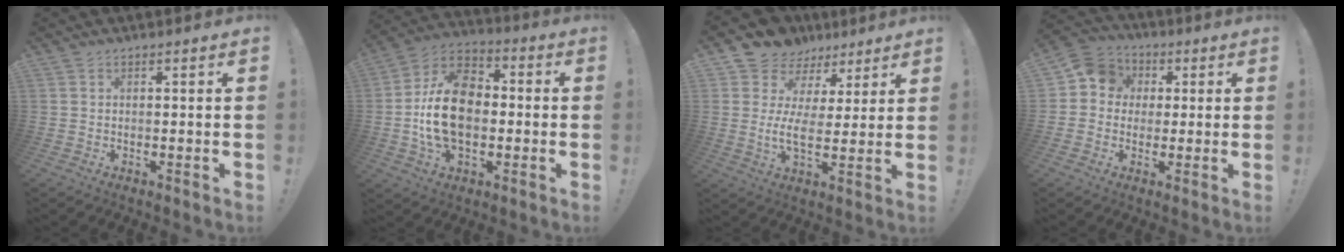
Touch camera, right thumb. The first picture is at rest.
{"total": 19.3, "force": [-1.4, 13.5, 13.8], "torque": [-0.247, 0.025, -0.018]}
{"total": 8.9, "force": [3.5, 6.0, 5.5], "torque": [-0.093, -0.033, 0.071]}
{"total": 8.3, "force": [0.6, 7.9, 2.5], "torque": [-0.027, 0.014, 0.015]}